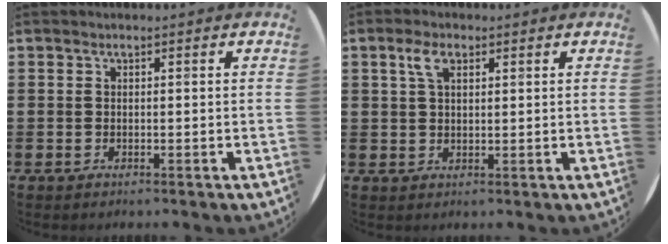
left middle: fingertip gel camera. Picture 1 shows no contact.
{"total": 3.4, "force": [1.8, 1.7, 2.2], "torque": [-0.051, 0.008, 0.033]}